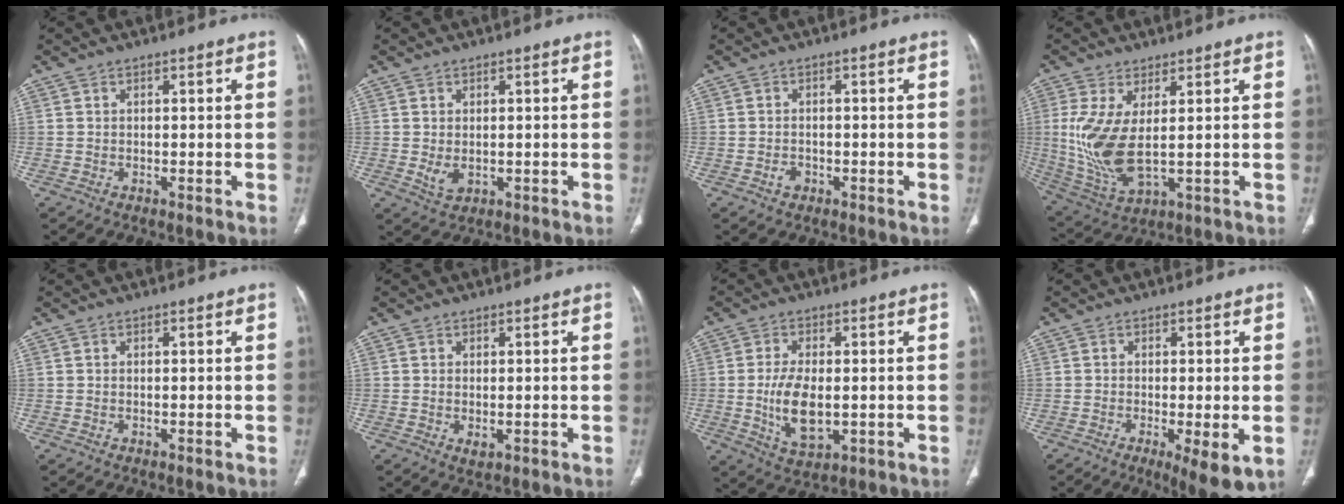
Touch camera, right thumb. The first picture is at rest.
{"total": 2.8, "force": [-0.1, 1.8, 2.1], "torque": [-0.038, -0.008, 0.008]}
{"total": 1.5, "force": [-0.8, 1.1, 0.6], "torque": [-0.009, 0.006, -0.012]}
{"total": 11.4, "force": [1.0, 4.5, 10.4], "torque": [-0.236, -0.019, 0.037]}
{"total": 0.0}
{"total": 1.6, "force": [-0.3, 0.8, 1.3], "torque": [-0.025, -0.007, 0.000]}
{"total": 9.1, "force": [-0.9, 4.7, 7.7], "torque": [-0.143, -0.010, -0.008]}
{"total": 7.4, "force": [-2.4, 1.8, 6.8], "torque": [-0.101, -0.019, -0.035]}